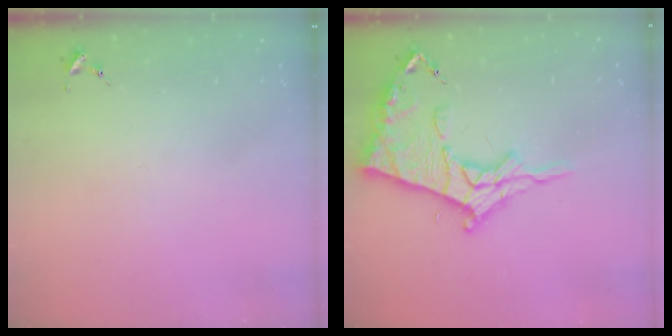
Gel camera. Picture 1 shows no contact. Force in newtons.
{"total": 16.1, "press": 16.0, "slide": 1.7}